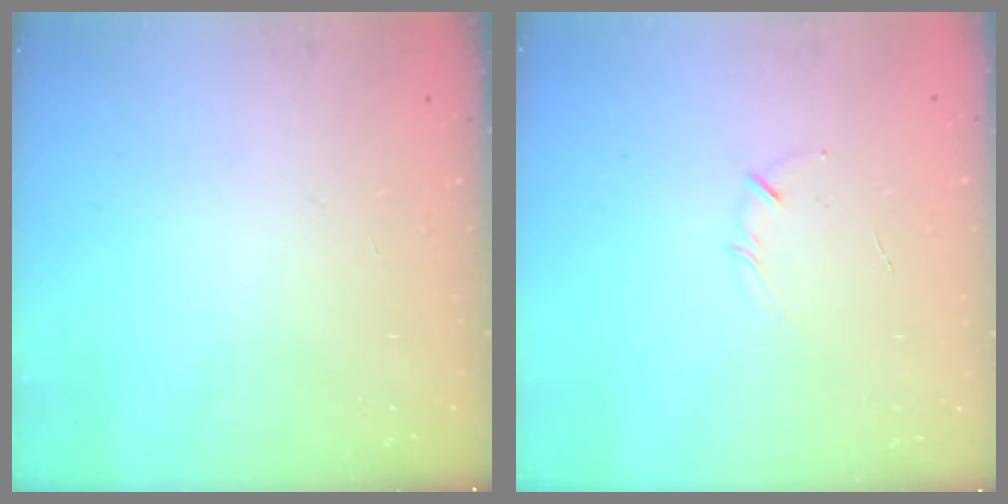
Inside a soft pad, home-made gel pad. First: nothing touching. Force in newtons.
{"total": 3.1, "press": 3.0, "slide": 0.7}